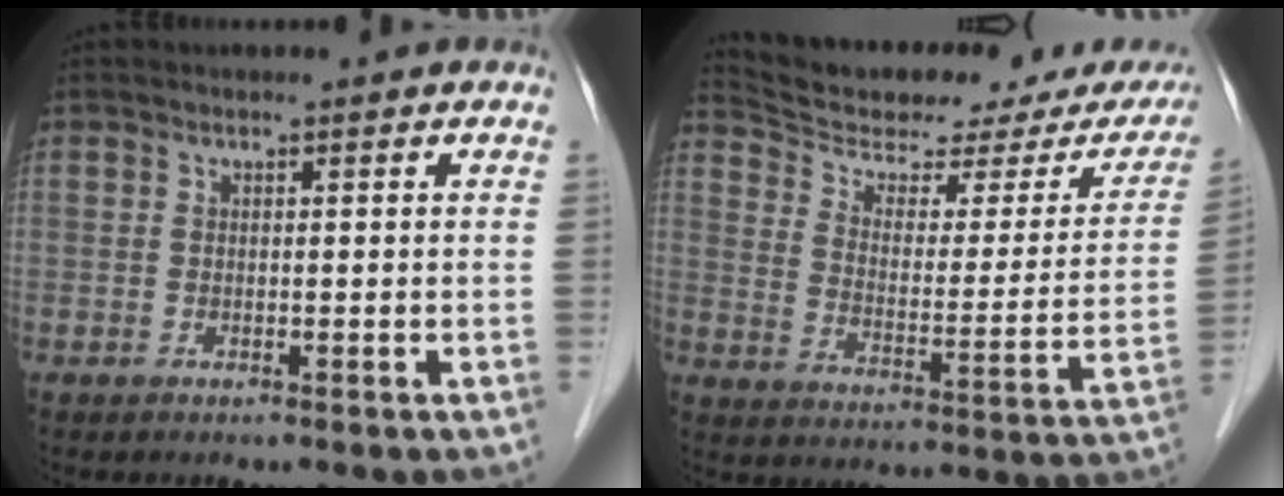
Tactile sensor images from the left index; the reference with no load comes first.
{"total": 21.6, "force": [19.6, 4.0, 8.2], "torque": [-0.116, -0.025, 0.265]}